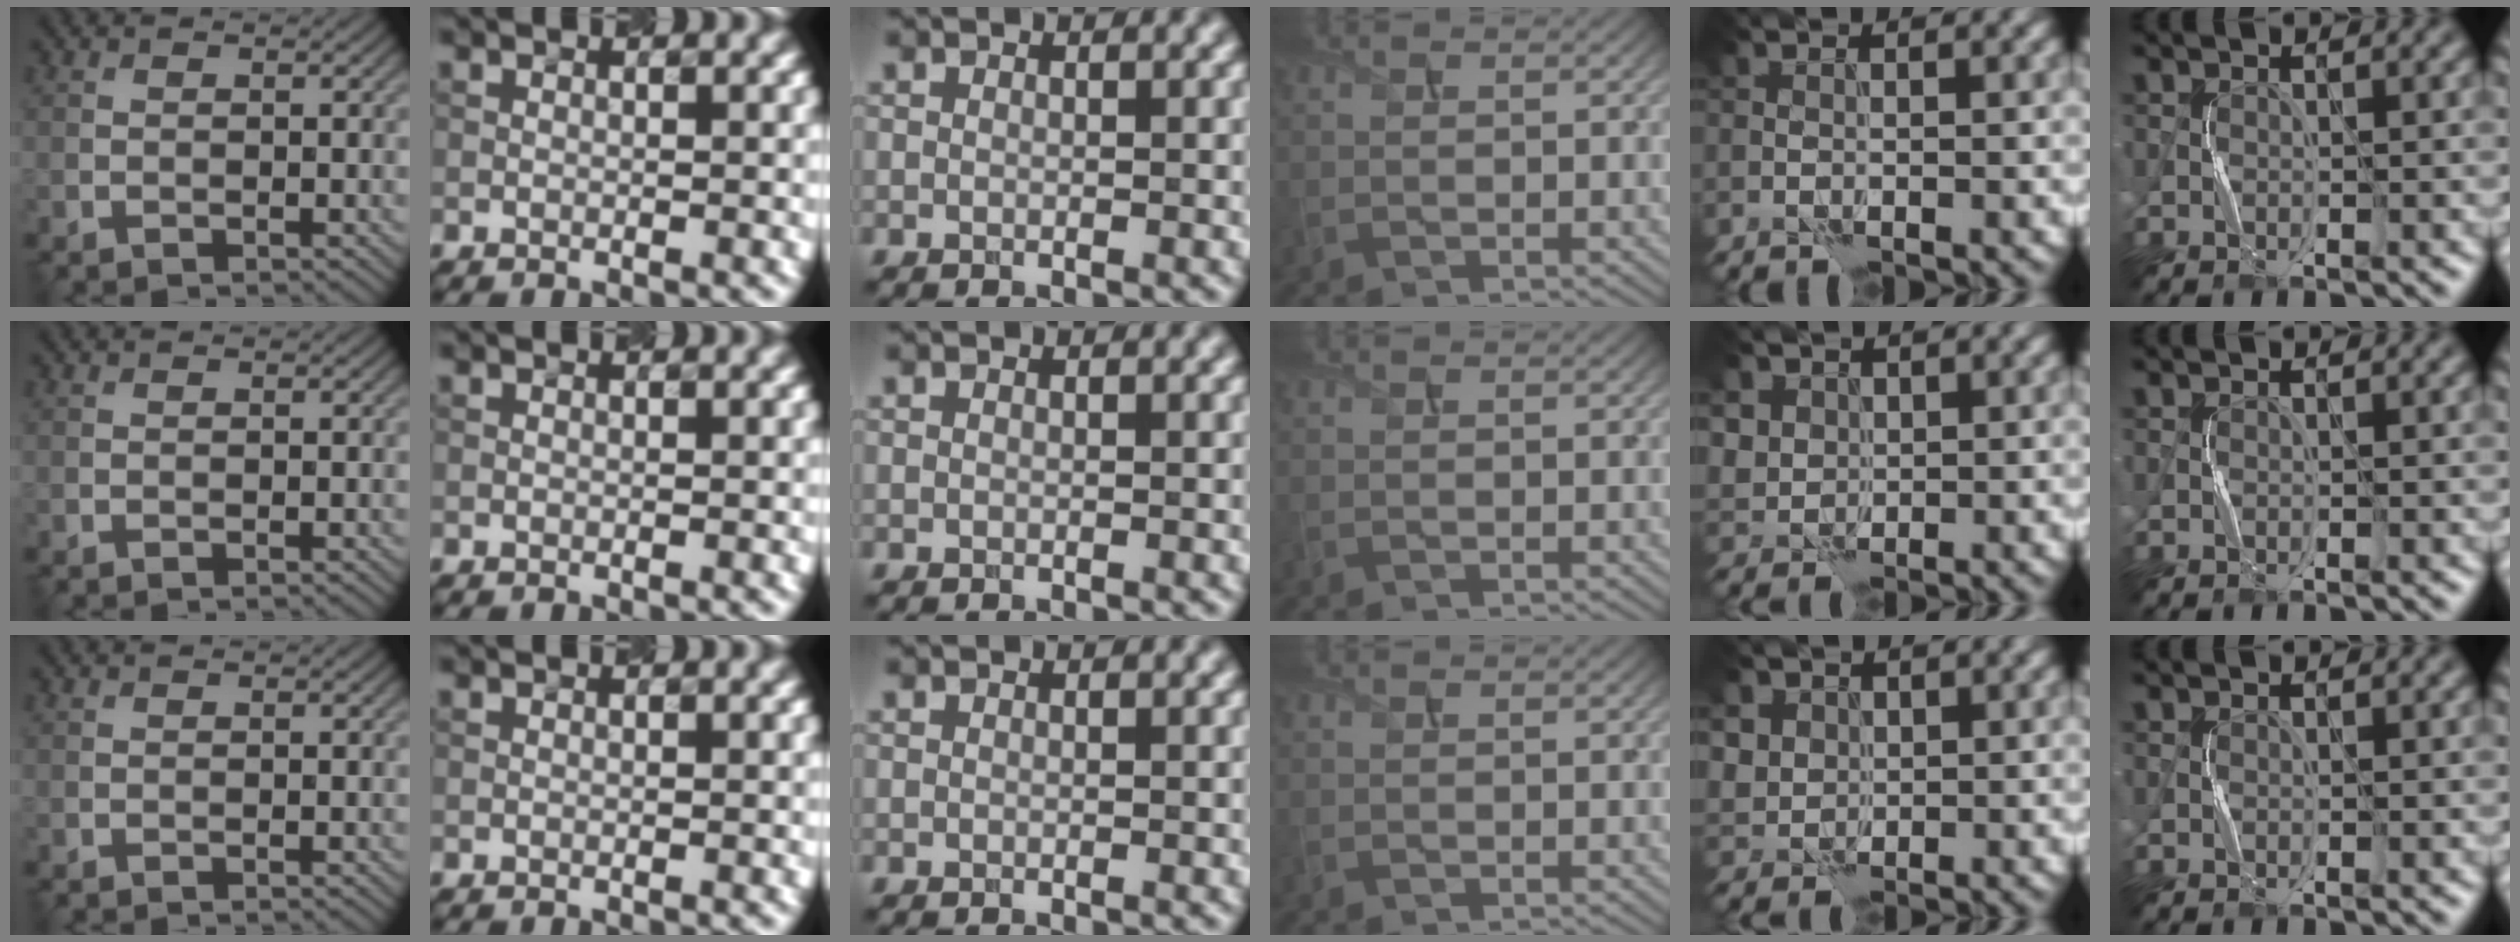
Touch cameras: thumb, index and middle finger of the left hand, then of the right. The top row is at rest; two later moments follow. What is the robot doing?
{"motion": "press", "object": "toy piano key"}